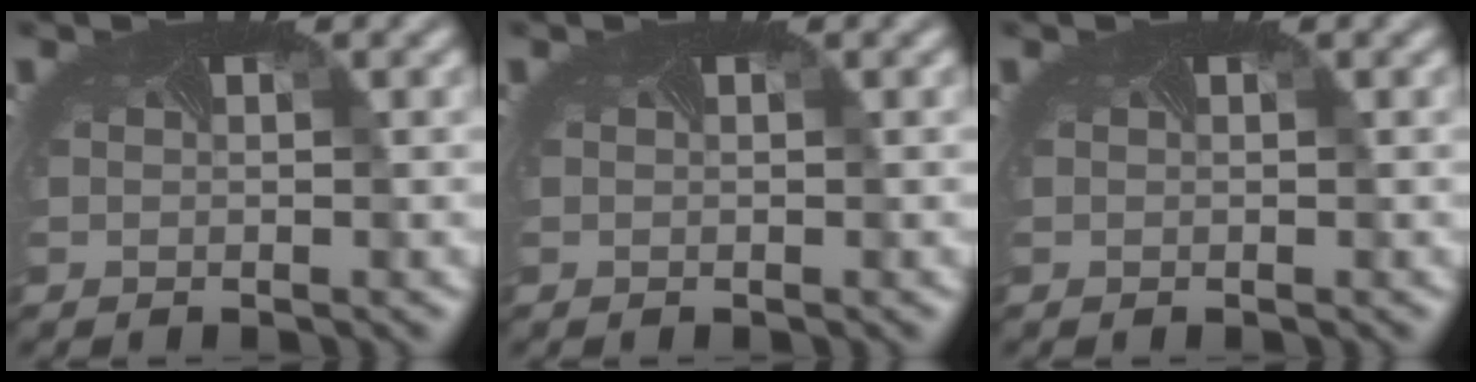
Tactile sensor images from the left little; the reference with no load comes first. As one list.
[{"total": 0.0}, {"total": 0.0}]